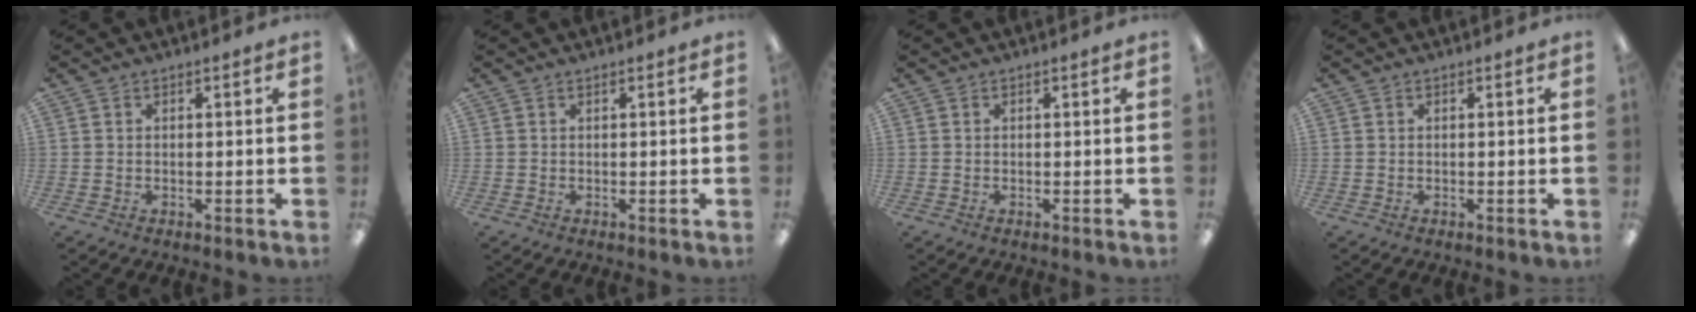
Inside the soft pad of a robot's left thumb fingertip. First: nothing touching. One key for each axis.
{"total": 0.0}
{"total": 0.0}
{"total": 0.0}